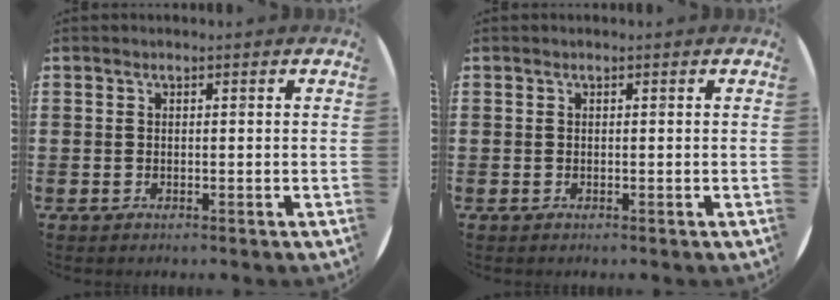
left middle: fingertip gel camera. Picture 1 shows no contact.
{"total": 0.0}